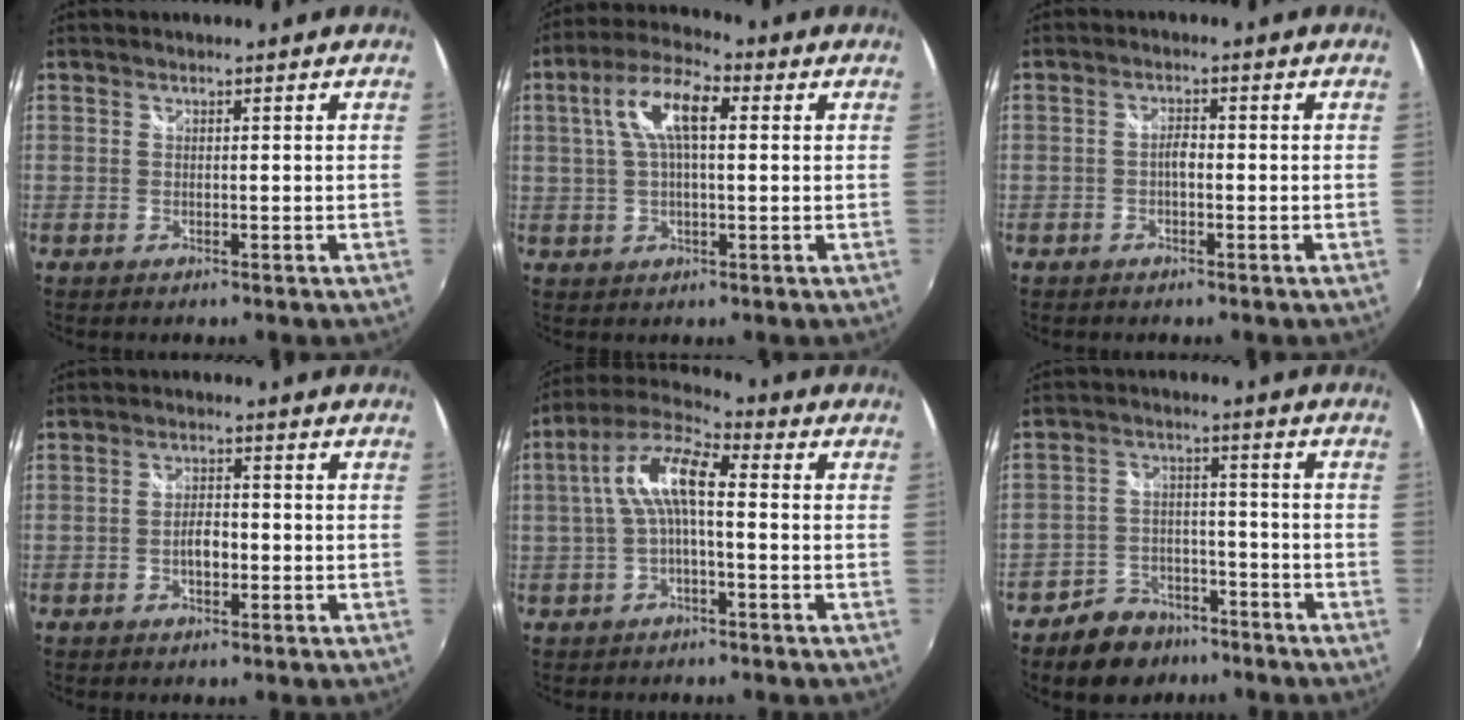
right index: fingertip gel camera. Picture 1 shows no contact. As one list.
[{"total": 9.7, "force": [2.3, 3.6, 8.7], "torque": [-0.168, 0.024, 0.038]}, {"total": 1.8, "force": [-0.6, 0.7, 1.5], "torque": [-0.030, 0.005, -0.013]}, {"total": 3.6, "force": [-1.1, 1.7, 3.0], "torque": [-0.054, 0.003, -0.017]}, {"total": 9.8, "force": [0.0, 3.1, 9.3], "torque": [-0.191, 0.025, -0.003]}, {"total": 9.9, "force": [-7.2, 6.2, 2.7], "torque": [-0.067, 0.016, -0.103]}]